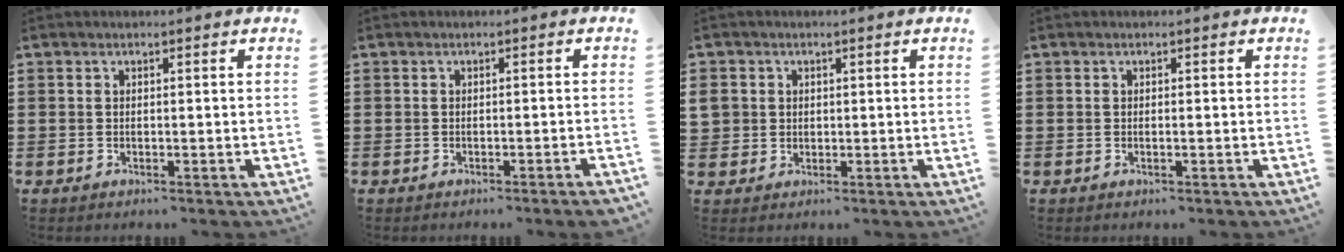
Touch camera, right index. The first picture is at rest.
{"total": 1.1, "force": [-0.8, -0.1, 0.7], "torque": [-0.012, -0.003, -0.015]}
{"total": 2.7, "force": [0.5, 2.6, 0.4], "torque": [-0.020, 0.009, 0.008]}
{"total": 0.0}